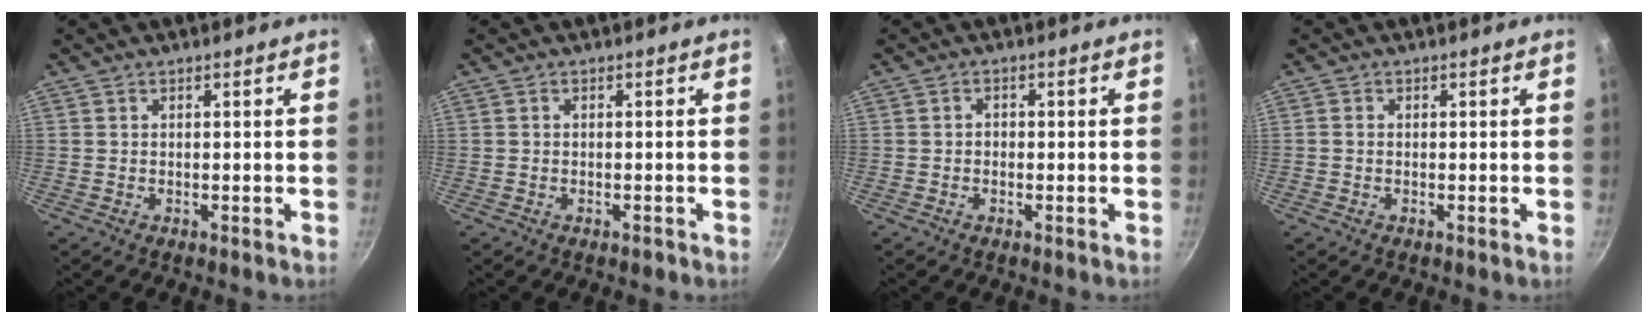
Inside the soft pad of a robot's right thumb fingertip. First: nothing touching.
{"total": 1.0, "force": [-0.6, 0.5, 0.5], "torque": [-0.011, 0.005, -0.006]}
{"total": 1.1, "force": [-0.4, 0.9, 0.5], "torque": [-0.008, 0.004, -0.007]}
{"total": 0.6, "force": [-0.1, 0.6, 0.3], "torque": [-0.004, 0.003, -0.004]}